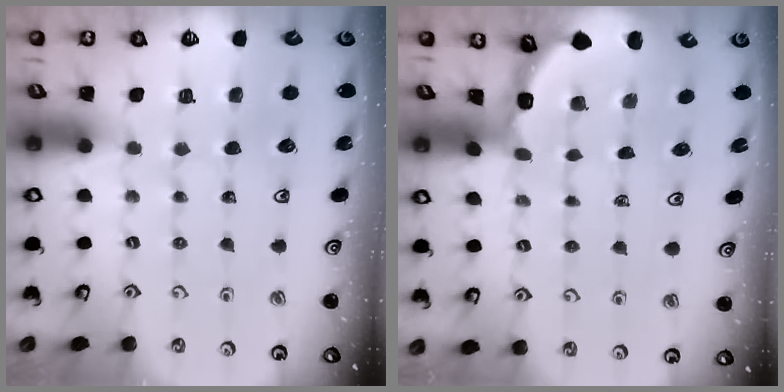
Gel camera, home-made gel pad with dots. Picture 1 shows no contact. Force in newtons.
{"total": 2.1, "press": 2.1, "slide": 0.2}